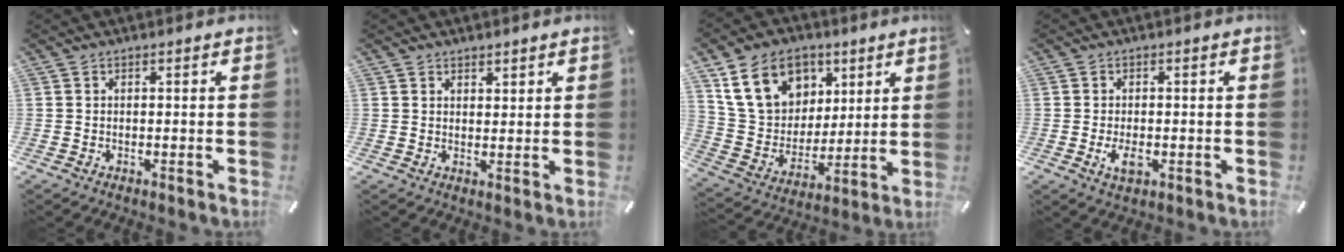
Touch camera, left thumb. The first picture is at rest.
{"total": 2.1, "force": [1.7, 1.3, -0.1], "torque": [0.018, -0.007, 0.030]}
{"total": 17.2, "force": [7.9, 13.3, 7.4], "torque": [-0.137, -0.021, 0.158]}
{"total": 3.6, "force": [-0.9, 2.0, 2.9], "torque": [-0.063, -0.008, -0.020]}